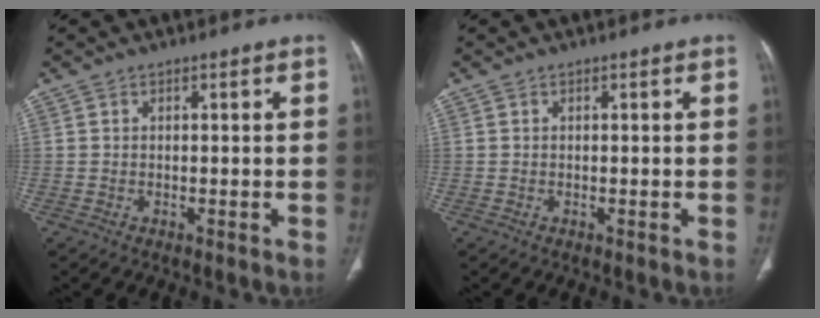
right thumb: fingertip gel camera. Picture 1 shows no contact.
{"total": 0.0}